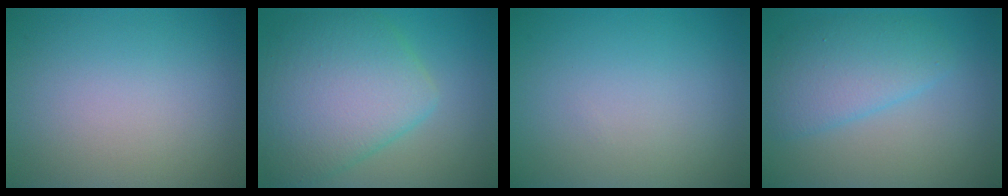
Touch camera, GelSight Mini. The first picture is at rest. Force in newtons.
{"total": 8.3, "press": 8.3, "slide": 0.2}
{"total": 0.0}
{"total": 4.1, "press": 4.1, "slide": 0.2}